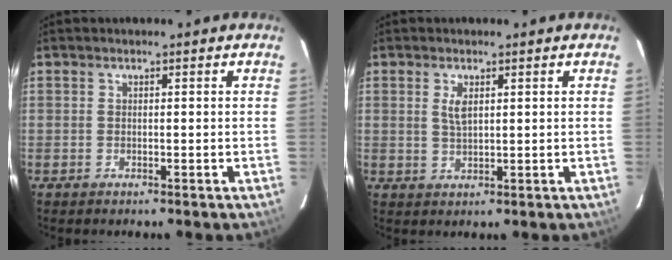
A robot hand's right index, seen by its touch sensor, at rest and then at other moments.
{"total": 2.8, "force": [1.0, 1.2, 2.3], "torque": [-0.045, -0.001, 0.019]}